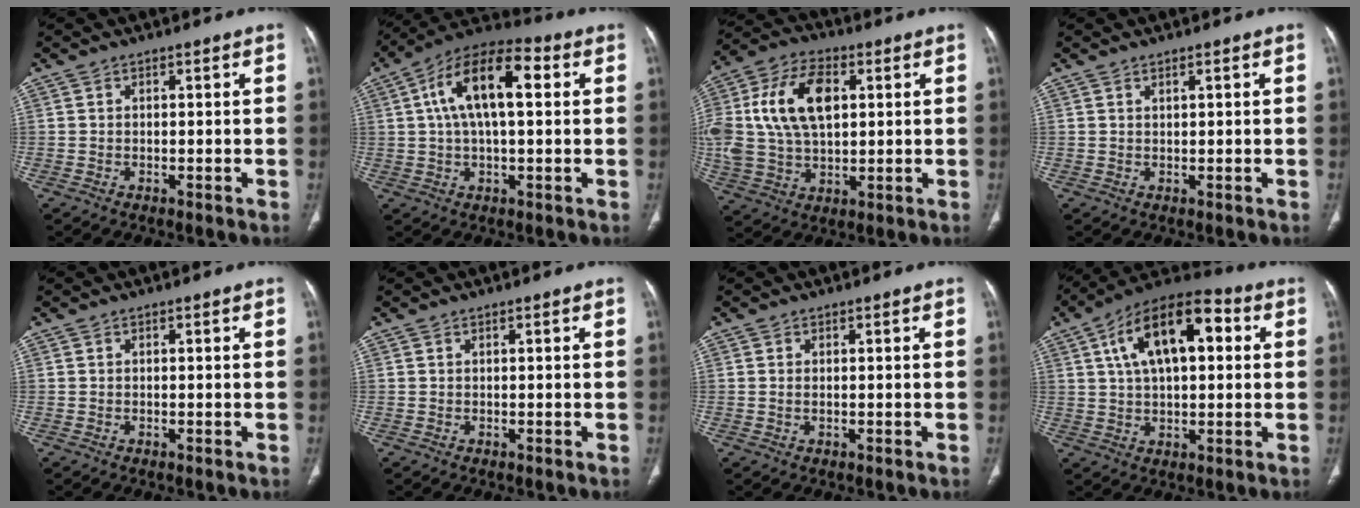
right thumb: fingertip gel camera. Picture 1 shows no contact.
{"total": 14.8, "force": [3.4, 6.5, 12.8], "torque": [-0.223, 0.030, 0.051]}
{"total": 19.2, "force": [3.9, 11.9, 14.6], "torque": [-0.302, 0.010, 0.071]}
{"total": 0.6, "force": [0.4, 0.1, 0.4], "torque": [-0.008, -0.002, 0.010]}
{"total": 0.0}
{"total": 0.0}
{"total": 0.6, "force": [0.1, 0.3, 0.5], "torque": [-0.015, 0.002, 0.005]}
{"total": 16.8, "force": [4.6, 8.3, 13.9], "torque": [-0.213, 0.022, 0.069]}